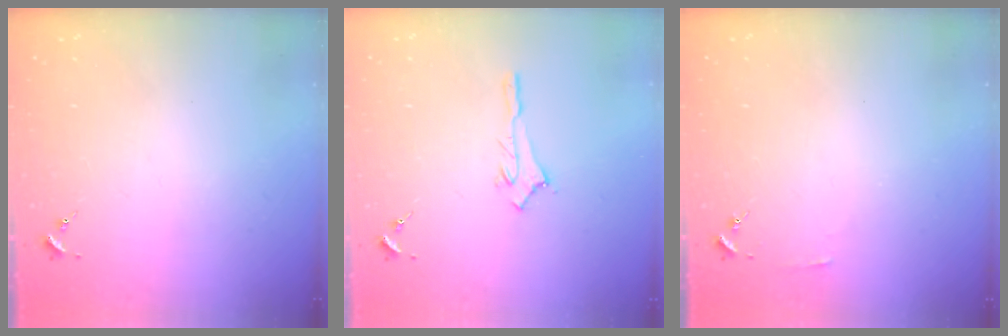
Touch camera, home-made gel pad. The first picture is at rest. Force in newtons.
{"total": 2.6, "press": 2.6, "slide": 0.2}
{"total": 2.8, "press": 2.8, "slide": 0.3}